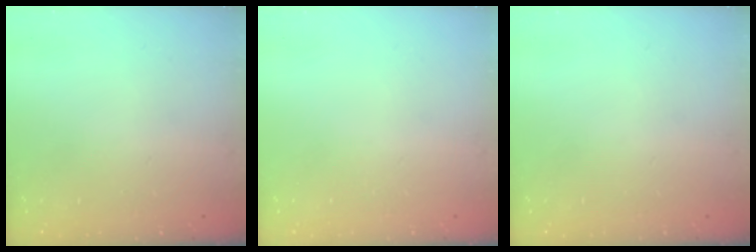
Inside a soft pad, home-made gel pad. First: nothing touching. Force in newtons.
{"total": 0.0}
{"total": 0.0}